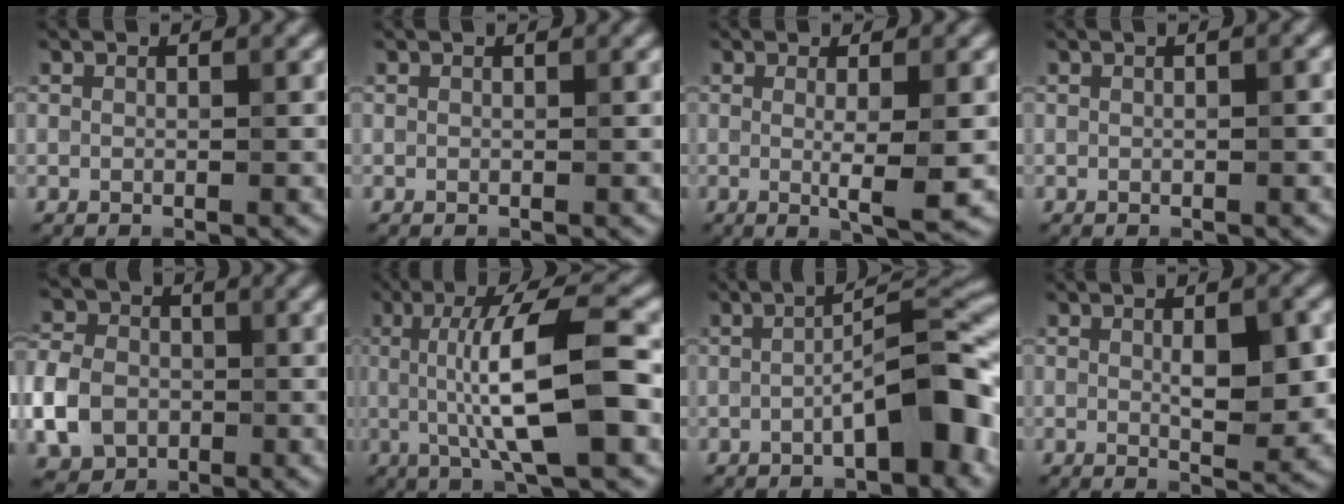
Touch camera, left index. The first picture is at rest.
{"total": 0.0}
{"total": 3.2, "force": [0.0, 0.5, 3.2], "torque": [-0.052, -0.010, 0.000]}
{"total": 1.2, "force": [0.1, 0.2, 1.1], "torque": [-0.016, 0.001, 0.002]}
{"total": 5.8, "force": [-1.5, 4.7, 3.0], "torque": [-0.069, -0.001, -0.041]}
{"total": 9.3, "force": [0.0, 1.9, 9.1], "torque": [-0.138, -0.003, 0.003]}
{"total": 7.0, "force": [-2.0, 1.7, 6.5], "torque": [-0.091, 0.019, -0.034]}
{"total": 4.3, "force": [0.4, 1.4, 4.0], "torque": [-0.064, -0.002, 0.010]}